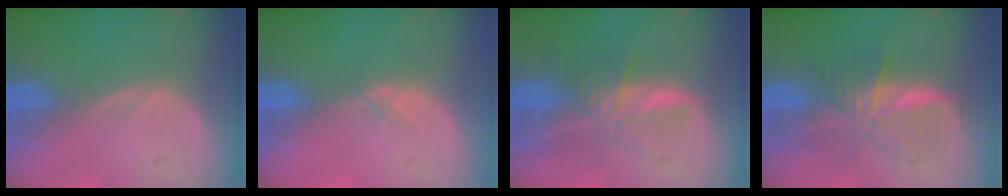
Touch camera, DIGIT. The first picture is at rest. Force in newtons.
{"total": 0.8, "press": 0.5, "slide": 0.6}
{"total": 7.6, "press": 6.4, "slide": 4.2}
{"total": 6.7, "press": 6.7, "slide": 0.2}